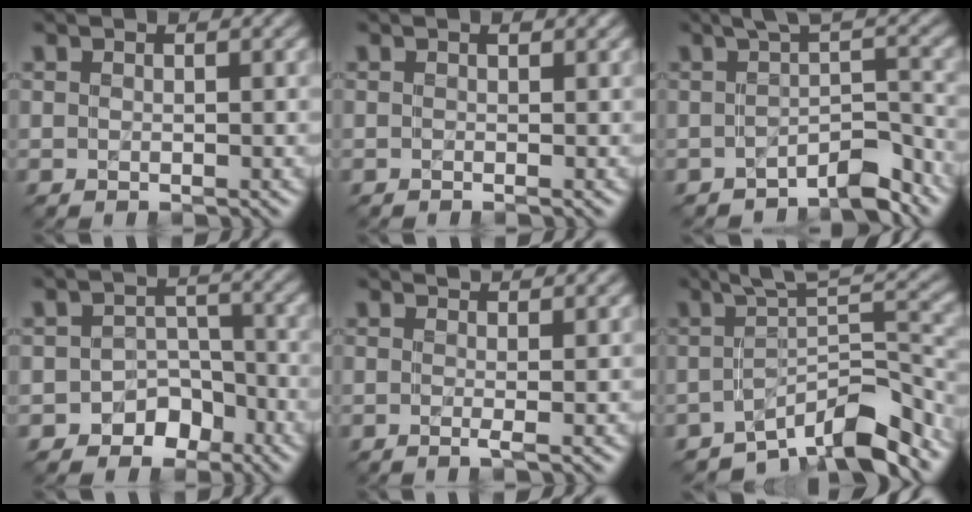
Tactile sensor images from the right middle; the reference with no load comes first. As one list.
[{"total": 0.9, "force": [0.0, 0.1, 0.8], "torque": [-0.012, -0.002, -0.001]}, {"total": 4.0, "force": [-2.4, 1.0, 3.1], "torque": [-0.034, 0.006, -0.041]}, {"total": 4.0, "force": [-2.6, 2.8, 1.0], "torque": [0.004, 0.012, -0.041]}, {"total": 2.2, "force": [0.6, 0.6, 2.1], "torque": [-0.028, -0.004, -0.009]}, {"total": 8.0, "force": [-4.8, 2.0, 6.1], "torque": [-0.069, 0.007, -0.083]}]